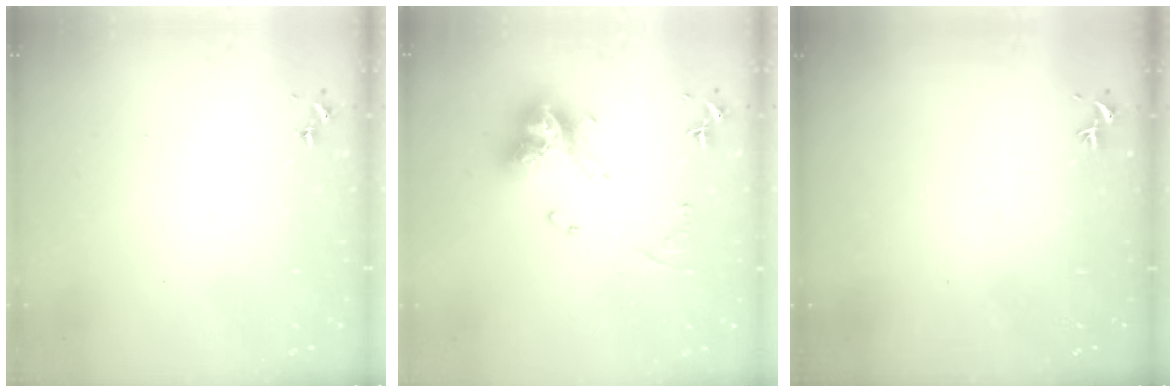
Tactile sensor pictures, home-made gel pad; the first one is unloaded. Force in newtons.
{"total": 14.4, "press": 14.3, "slide": 1.6}
{"total": 0.0}